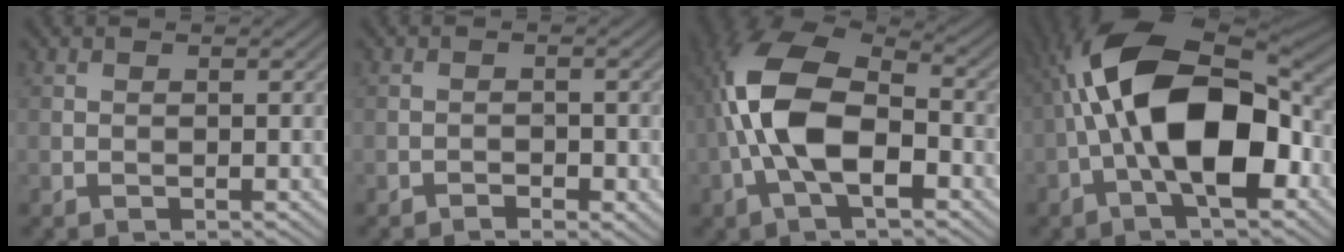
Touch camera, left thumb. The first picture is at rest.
{"total": 1.7, "force": [-1.0, 0.8, 1.1], "torque": [-0.014, 0.000, -0.018]}
{"total": 12.2, "force": [-2.4, 6.4, 10.1], "torque": [-0.221, 0.005, -0.056]}
{"total": 16.4, "force": [-1.4, 7.8, 14.4], "torque": [-0.242, 0.036, -0.045]}